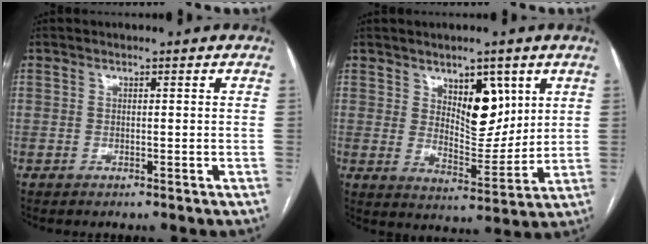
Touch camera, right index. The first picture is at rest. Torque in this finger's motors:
{"motor_torque": [0.21, 0.25, 0.10, 0.02]}